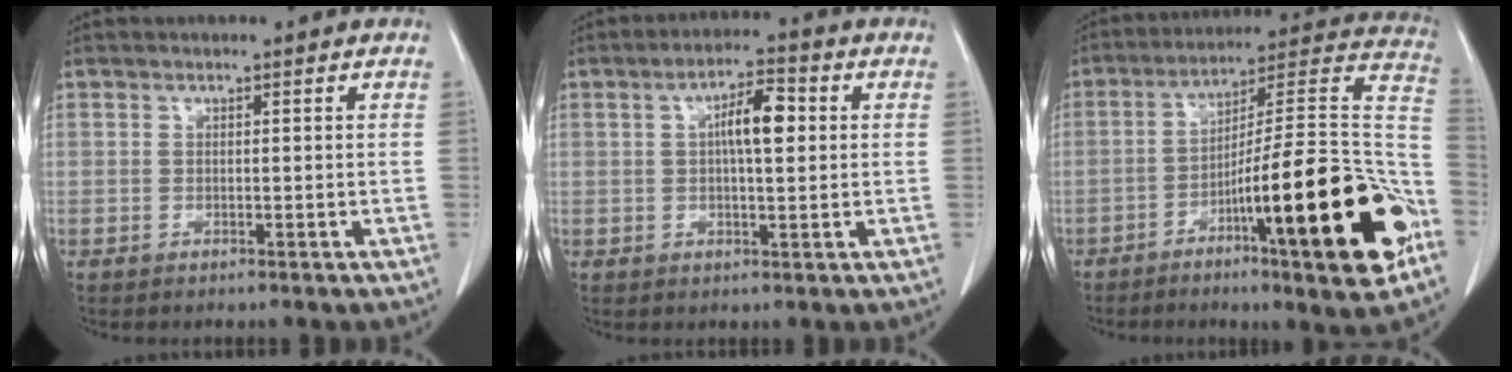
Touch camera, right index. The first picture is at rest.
{"total": 6.1, "force": [1.0, 1.5, 5.9], "torque": [-0.103, 0.013, 0.017]}
{"total": 25.8, "force": [-9.6, 2.7, 23.8], "torque": [-0.282, 0.007, -0.142]}